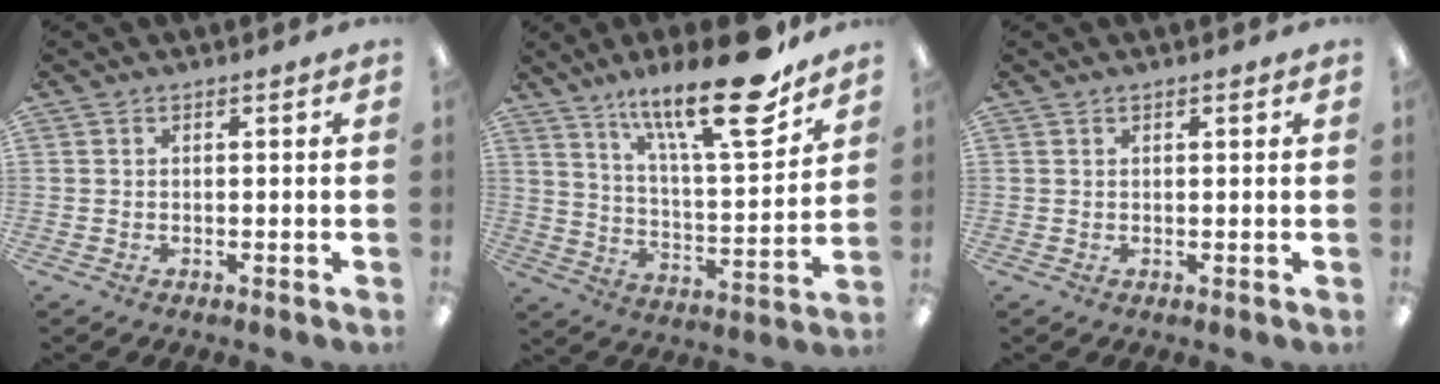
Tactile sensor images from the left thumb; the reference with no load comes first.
{"total": 22.1, "force": [15.5, 5.3, 14.8], "torque": [-0.232, -0.096, 0.248]}
{"total": 0.7, "force": [0.5, 0.2, 0.4], "torque": [-0.009, 0.002, 0.008]}